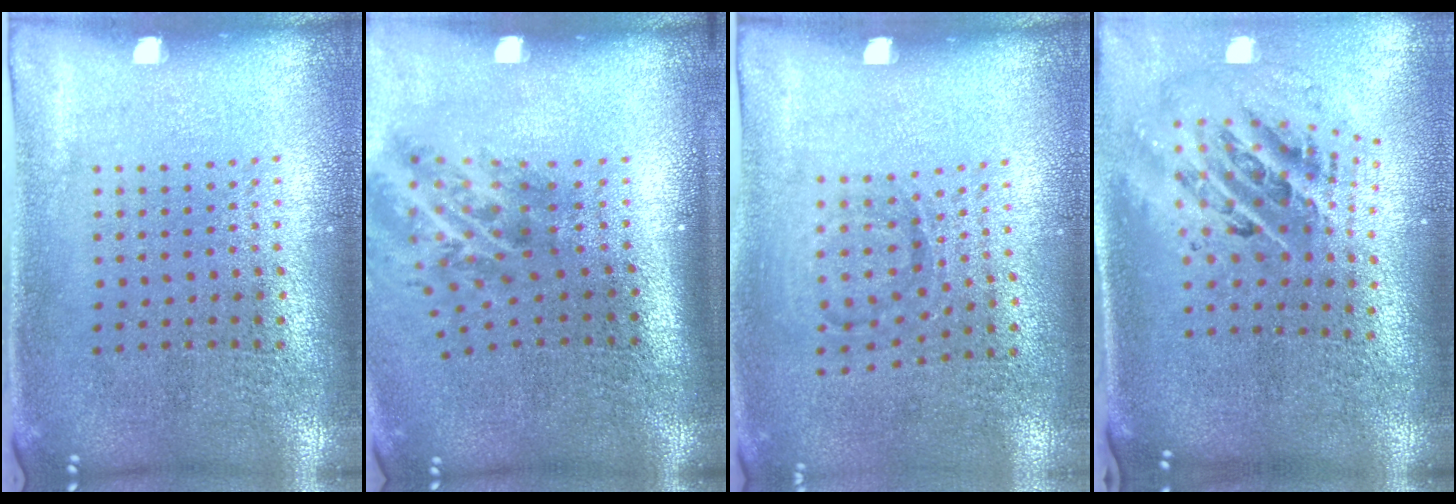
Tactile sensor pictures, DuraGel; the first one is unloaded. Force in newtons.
{"total": 2.0, "press": 1.2, "slide": 1.6}
{"total": 1.0, "press": 0.7, "slide": 0.7}
{"total": 2.3, "press": 1.6, "slide": 1.7}